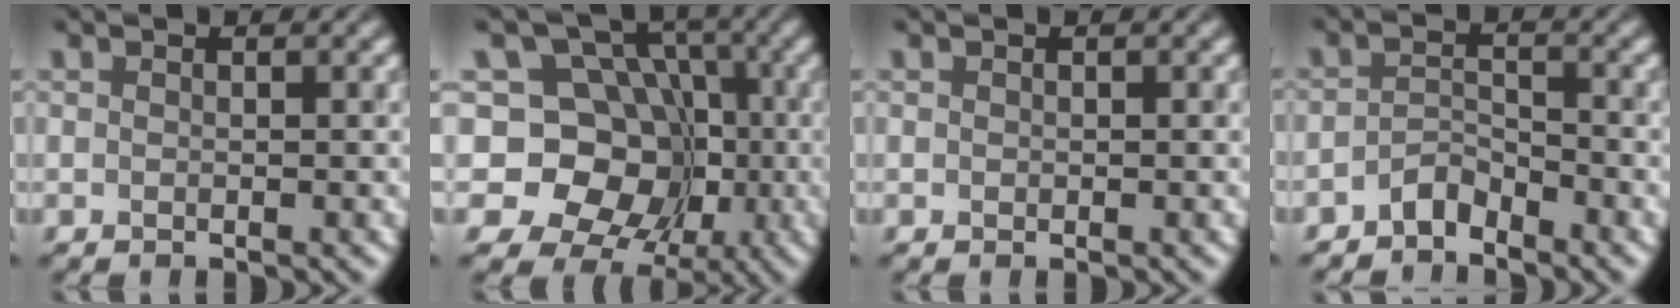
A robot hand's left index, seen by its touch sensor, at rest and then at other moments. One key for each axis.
{"total": 11.3, "fx": -0.6, "fy": 10.3, "fz": 4.8, "tx": -0.066, "ty": 0.050, "tz": -0.048}
{"total": 0.0}
{"total": 2.0, "fx": -1.8, "fy": 0.5, "fz": 0.5, "tx": -0.009, "ty": 0.014, "tz": -0.037}